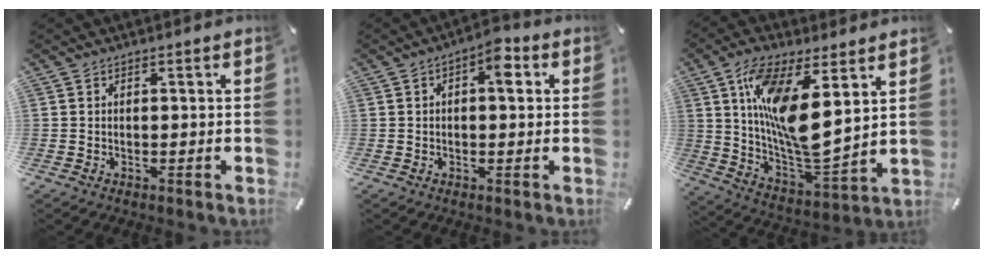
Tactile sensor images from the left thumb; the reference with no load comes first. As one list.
[{"total": 5.3, "force": [1.1, 2.8, 4.4], "torque": [-0.049, -0.002, 0.010]}, {"total": 16.5, "force": [7.1, 5.6, 13.8], "torque": [-0.280, -0.044, 0.118]}]